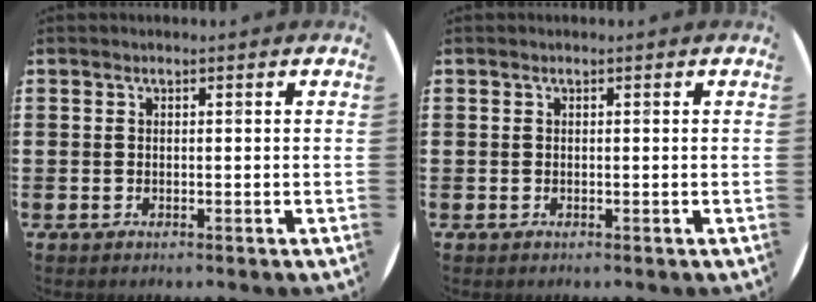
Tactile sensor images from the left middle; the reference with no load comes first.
{"total": 0.0}